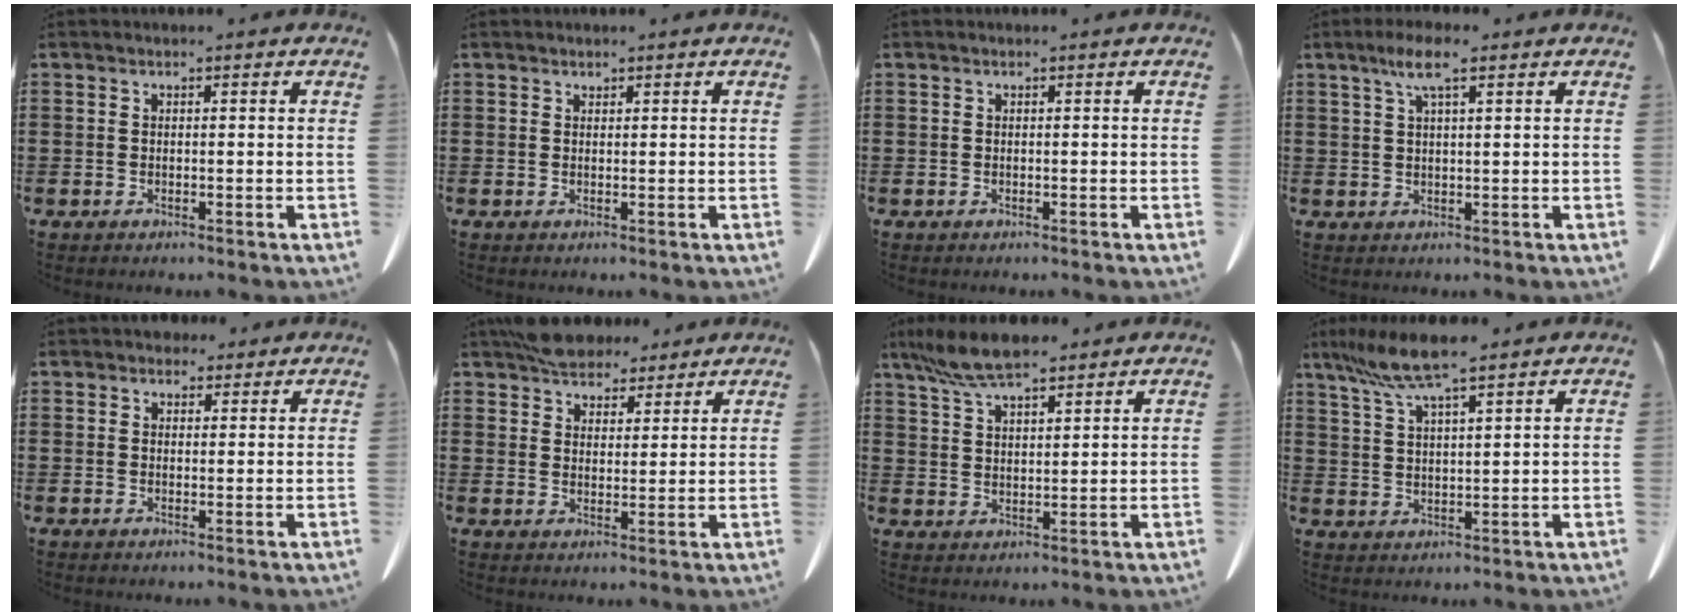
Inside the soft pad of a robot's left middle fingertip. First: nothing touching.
{"total": 0.6, "force": [0.6, 0.2, 0.0], "torque": [-0.001, 0.001, 0.012]}
{"total": 0.0}
{"total": 4.9, "force": [2.7, 1.0, 4.0], "torque": [-0.085, 0.006, 0.046]}
{"total": 2.5, "force": [2.1, 1.3, 0.5], "torque": [-0.008, 0.003, 0.039]}
{"total": 6.0, "force": [5.4, 2.2, 1.2], "torque": [-0.041, -0.008, 0.107]}
{"total": 7.9, "force": [6.4, 1.8, 4.2], "torque": [-0.100, -0.008, 0.121]}
{"total": 7.8, "force": [5.7, 0.5, 5.3], "torque": [-0.125, -0.016, 0.100]}